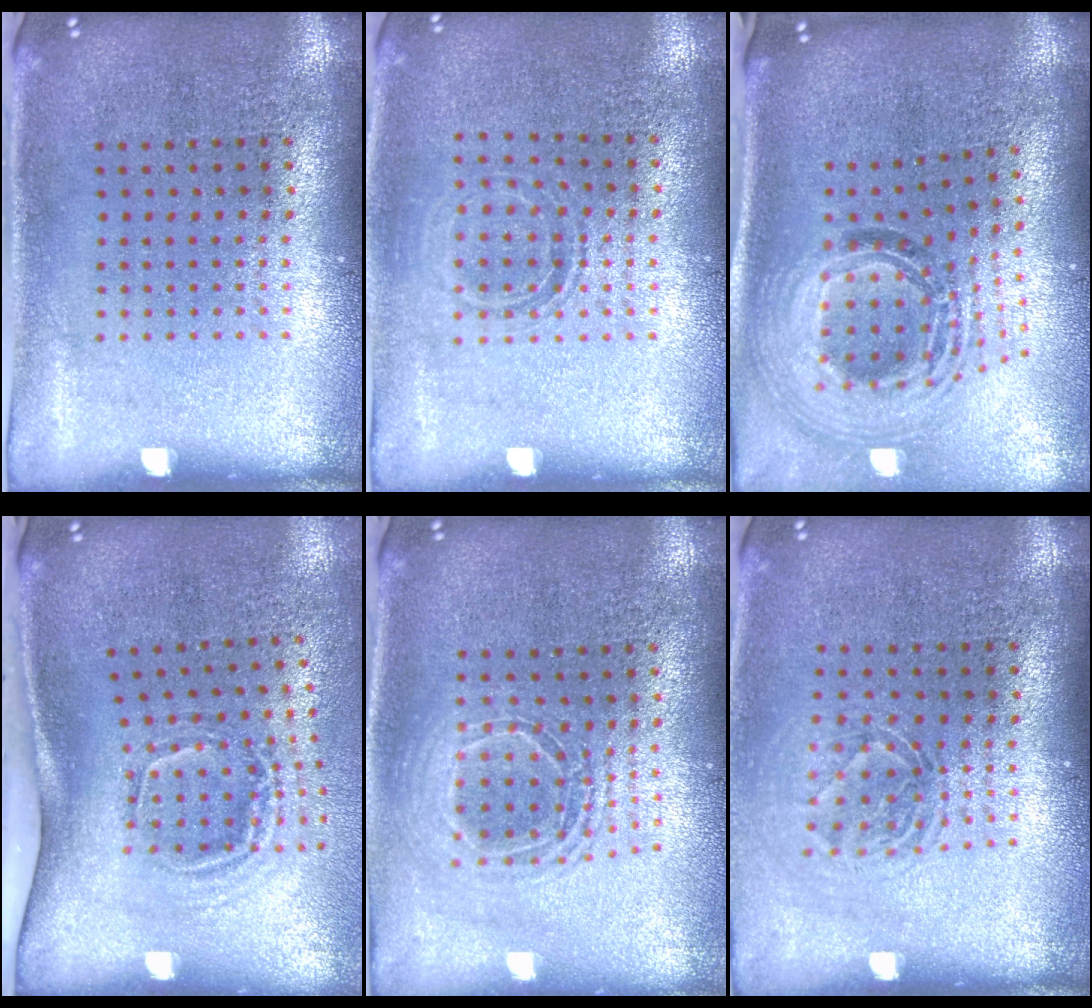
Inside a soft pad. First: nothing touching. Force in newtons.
{"total": 1.1, "press": 1.0, "slide": 0.4}
{"total": 2.1, "press": 1.6, "slide": 1.2}
{"total": 2.1, "press": 1.3, "slide": 1.6}
{"total": 1.6, "press": 1.3, "slide": 0.8}
{"total": 1.5, "press": 1.2, "slide": 0.9}